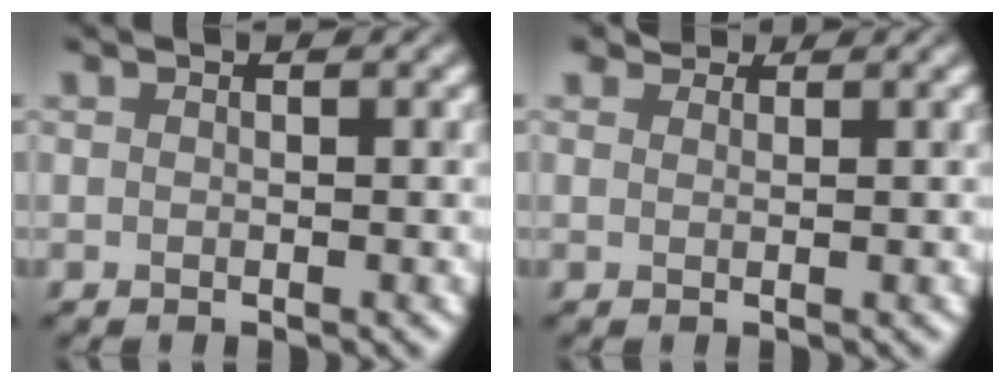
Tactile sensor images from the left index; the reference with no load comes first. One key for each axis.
{"total": 1.8, "fx": 1.6, "fy": 0.8, "fz": 0.5, "tx": -0.007, "ty": -0.012, "tz": 0.022}